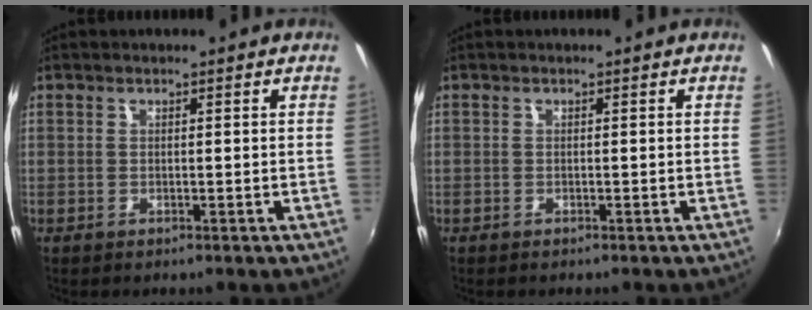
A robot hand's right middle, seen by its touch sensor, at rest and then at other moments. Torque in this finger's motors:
{"motor_torque": [-0.18, -0.22, -0.05, -0.01]}